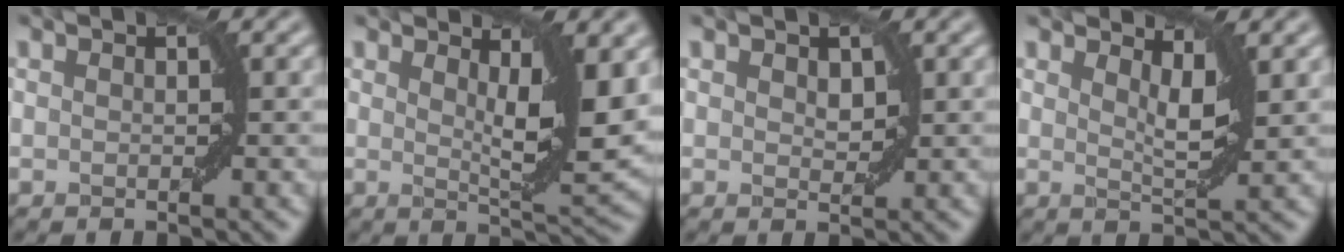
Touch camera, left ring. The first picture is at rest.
{"total": 6.4, "force": [2.1, 1.5, 5.8], "torque": [-0.077, -0.013, 0.036]}
{"total": 1.3, "force": [0.5, 0.8, 0.9], "torque": [-0.013, -0.002, 0.013]}
{"total": 2.5, "force": [1.6, 0.5, 1.9], "torque": [-0.028, -0.007, 0.028]}